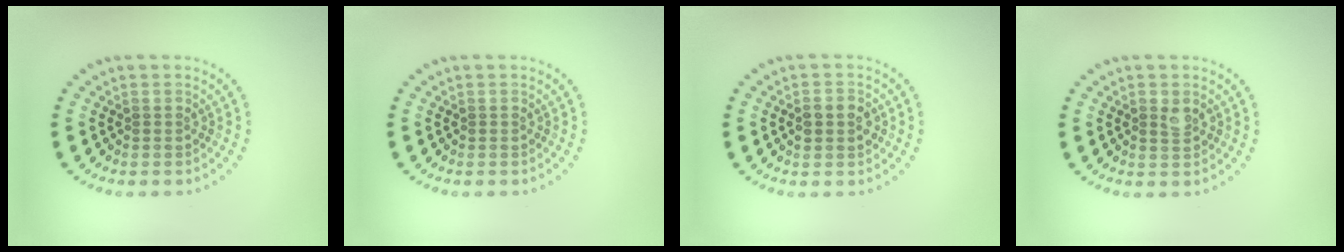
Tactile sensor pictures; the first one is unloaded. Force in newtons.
{"total": 0.0}
{"total": 2.6, "press": 2.6, "slide": 0.0}
{"total": 1.3, "press": 1.3, "slide": 0.0}